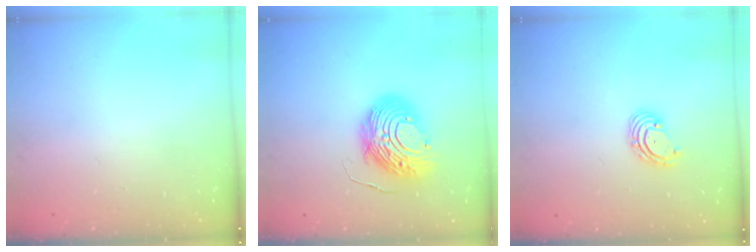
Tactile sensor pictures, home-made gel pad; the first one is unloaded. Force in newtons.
{"total": 12.2, "press": 12.2, "slide": 1.2}
{"total": 3.3, "press": 3.3, "slide": 0.5}